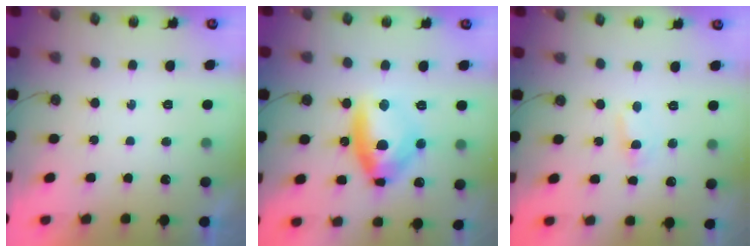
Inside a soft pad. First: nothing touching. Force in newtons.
{"total": 12.8, "press": 12.7, "slide": 1.9}
{"total": 2.0, "press": 2.0, "slide": 0.3}